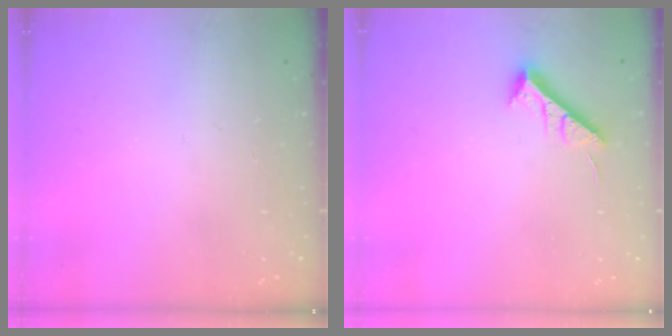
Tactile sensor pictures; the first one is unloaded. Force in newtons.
{"total": 7.3, "press": 7.3, "slide": 0.6}